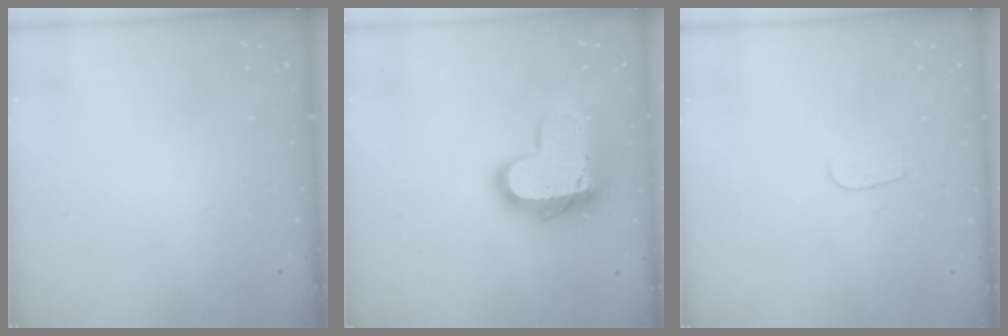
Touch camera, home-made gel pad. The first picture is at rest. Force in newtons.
{"total": 16.8, "press": 16.7, "slide": 1.4}
{"total": 3.1, "press": 3.1, "slide": 0.2}